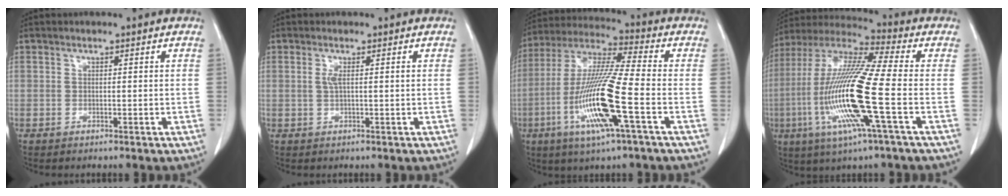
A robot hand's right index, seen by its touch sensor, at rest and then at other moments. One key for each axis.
{"total": 1.5, "fx": 0.2, "fy": 0.0, "fz": 1.4, "tx": -0.035, "ty": 0.001, "tz": 0.004}
{"total": 16.2, "fx": -5.2, "fy": 0.4, "fz": 15.3, "tx": -0.320, "ty": -0.016, "tz": -0.103}
{"total": 18.4, "fx": -4.4, "fy": 0.4, "fz": 17.9, "tx": -0.378, "ty": -0.015, "tz": -0.095}